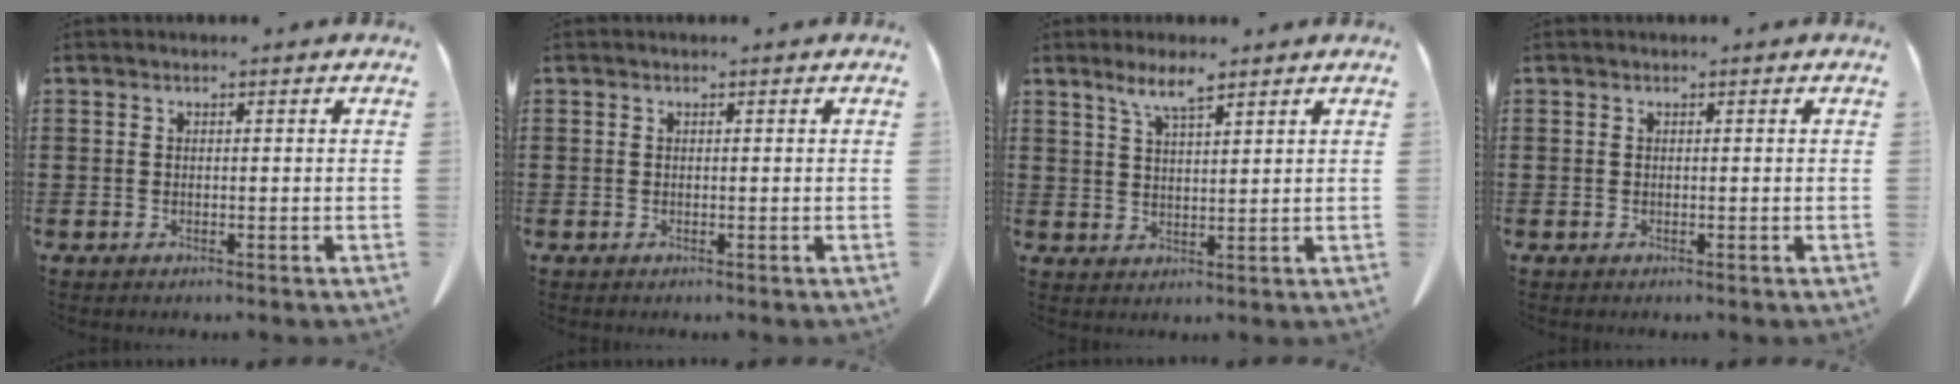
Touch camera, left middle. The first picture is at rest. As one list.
[{"total": 0.0}, {"total": 5.0, "force": [3.4, 0.8, 3.5], "torque": [-0.078, -0.001, 0.060]}, {"total": 0.0}]